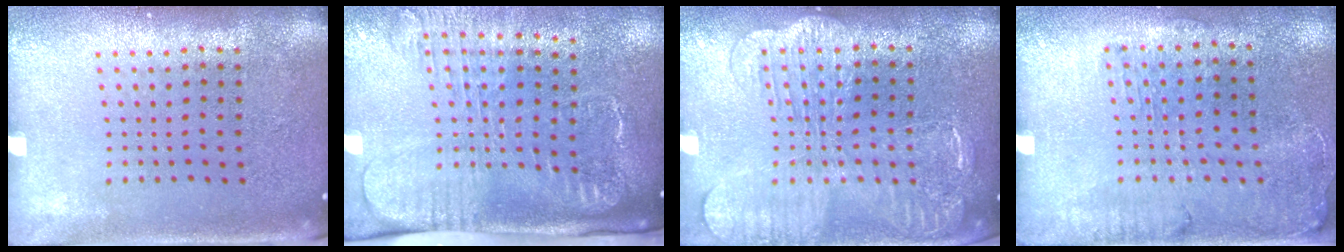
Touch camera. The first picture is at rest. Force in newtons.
{"total": 2.6, "press": 2.0, "slide": 1.7}
{"total": 2.3, "press": 2.2, "slide": 0.4}
{"total": 1.3, "press": 1.2, "slide": 0.5}